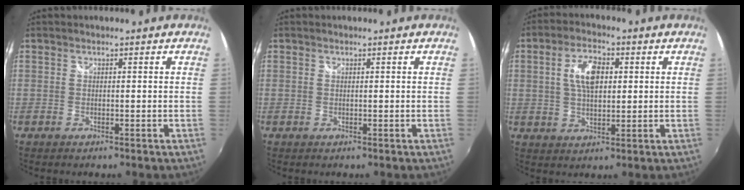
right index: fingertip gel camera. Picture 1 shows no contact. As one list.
[{"total": 0.0}, {"total": 7.6, "force": [1.6, 4.0, 6.2], "torque": [-0.114, 0.012, 0.030]}]